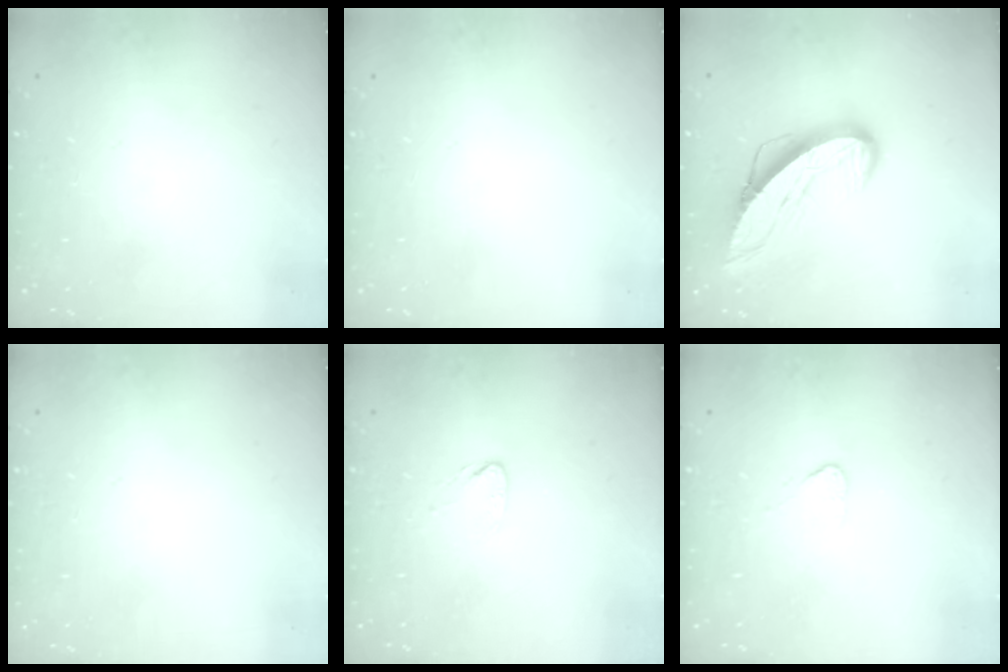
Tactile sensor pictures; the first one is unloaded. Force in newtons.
{"total": 0.0}
{"total": 12.4, "press": 12.4, "slide": 0.9}
{"total": 0.0}
{"total": 2.7, "press": 2.7, "slide": 0.2}
{"total": 2.7, "press": 2.7, "slide": 0.3}